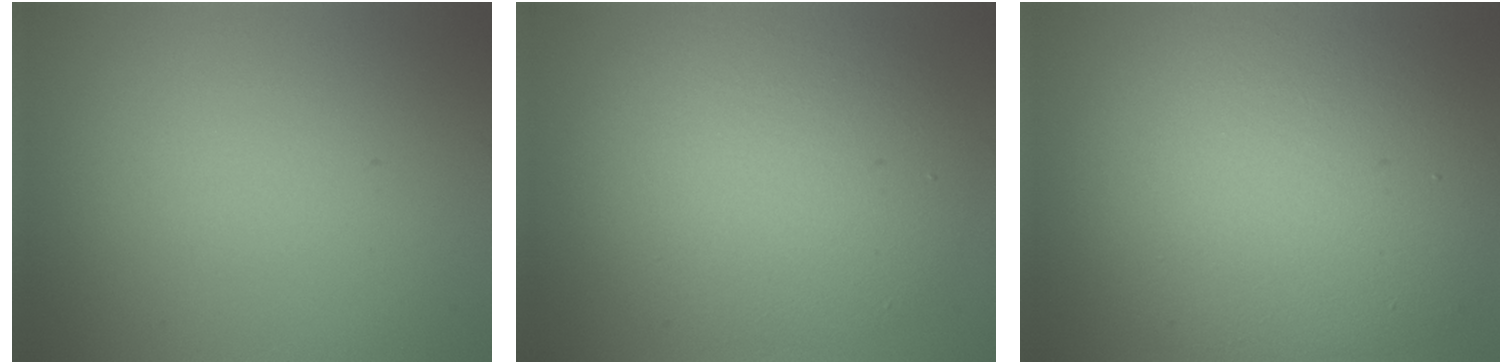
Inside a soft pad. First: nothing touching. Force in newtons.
{"total": 7.5, "press": 7.5, "slide": 0.8}
{"total": 11.9, "press": 11.9, "slide": 1.0}